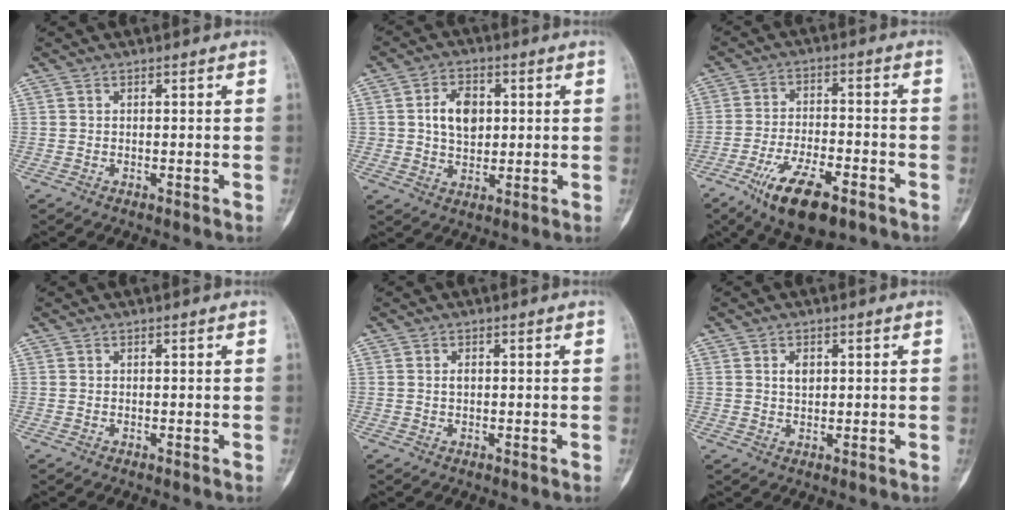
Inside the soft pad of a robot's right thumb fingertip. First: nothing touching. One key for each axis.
{"total": 7.8, "fx": 1.4, "fy": 5.6, "fz": 5.2, "tx": -0.057, "ty": -0.001, "tz": 0.026}
{"total": 13.2, "fx": -7.6, "fy": 4.9, "fz": 9.6, "tx": -0.165, "ty": 0.027, "tz": -0.125}
{"total": 0.0}
{"total": 0.9, "fx": 0.1, "fy": 0.6, "fz": 0.7, "tx": -0.010, "ty": 0.001, "tz": 0.002}
{"total": 2.6, "fx": 0.8, "fy": 1.9, "fz": 1.7, "tx": -0.016, "ty": -0.001, "tz": 0.013}